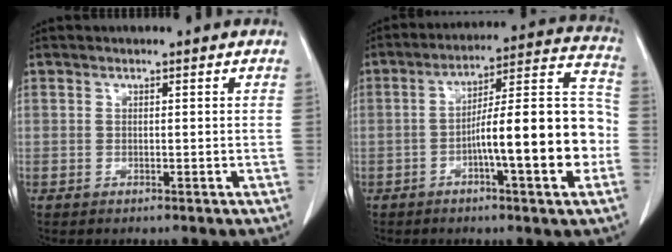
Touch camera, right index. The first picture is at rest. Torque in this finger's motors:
{"motor_torque": [1.77, -0.37, 0.96, 0.11]}